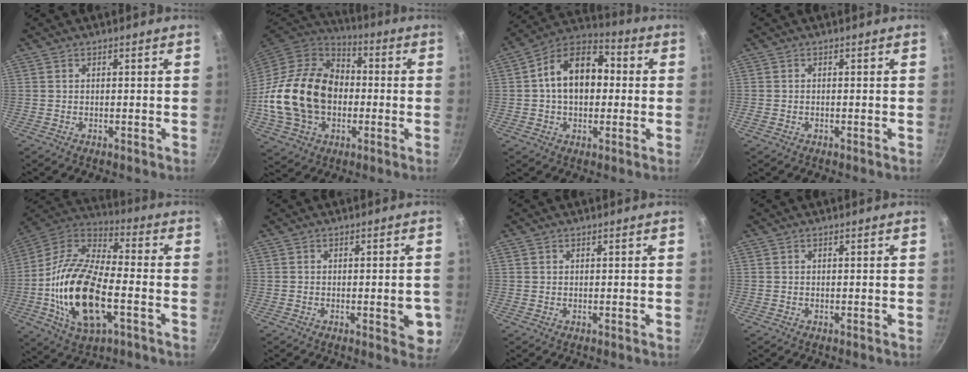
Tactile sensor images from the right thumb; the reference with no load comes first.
{"total": 23.3, "force": [-2.1, 17.2, 15.5], "torque": [-0.266, 0.038, -0.035]}
{"total": 14.8, "force": [1.1, 10.0, 10.8], "torque": [-0.135, 0.035, -0.003]}
{"total": 0.6, "force": [-0.3, 0.3, 0.4], "torque": [-0.013, 0.004, -0.007]}
{"total": 21.9, "force": [-5.1, 10.2, 18.6], "torque": [-0.362, 0.029, -0.107]}
{"total": 5.4, "force": [-1.2, 2.0, 4.8], "torque": [-0.045, 0.000, -0.017]}
{"total": 0.0}
{"total": 0.0}